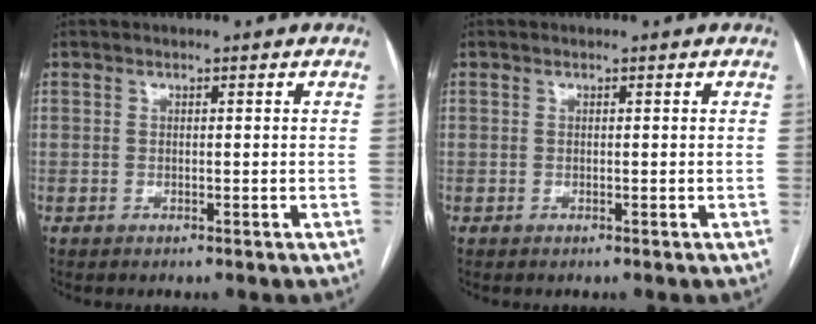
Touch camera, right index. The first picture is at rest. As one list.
[{"total": 0.0}]